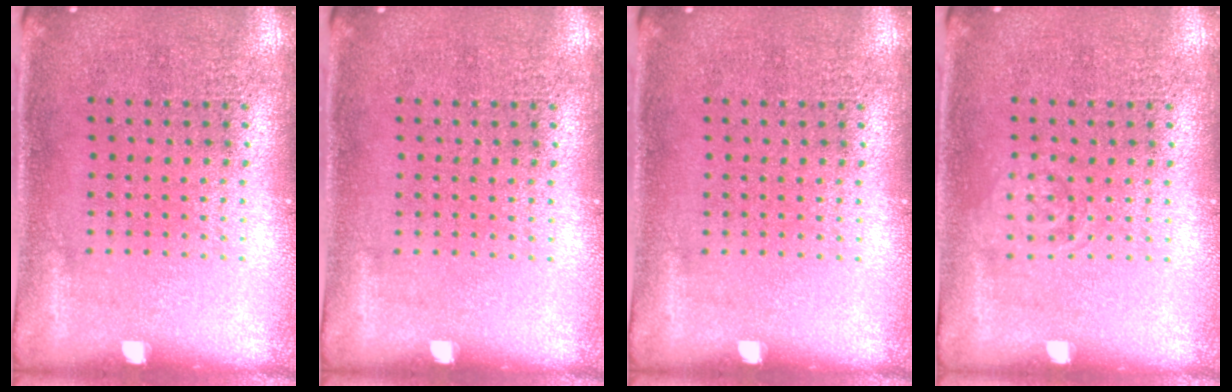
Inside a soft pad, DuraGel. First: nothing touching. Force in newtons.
{"total": 0.0}
{"total": 0.0}
{"total": 1.0, "press": 1.0, "slide": 0.2}